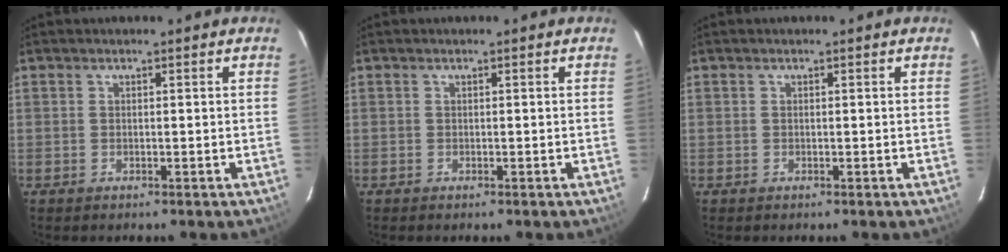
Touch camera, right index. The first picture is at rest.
{"total": 0.0}
{"total": 0.0}